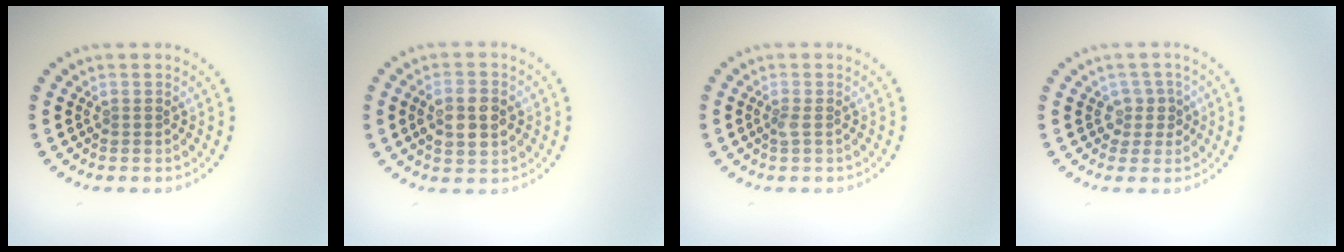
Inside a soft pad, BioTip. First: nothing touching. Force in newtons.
{"total": 3.9, "press": 3.8, "slide": 0.3}
{"total": 0.7, "press": 0.5, "slide": 0.4}
{"total": 1.9, "press": 1.4, "slide": 1.3}